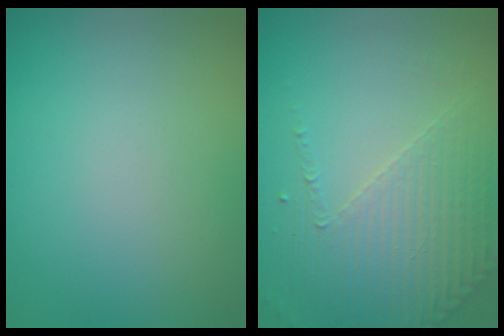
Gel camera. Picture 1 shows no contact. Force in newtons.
{"total": 4.4, "press": 3.2, "slide": 3.0}